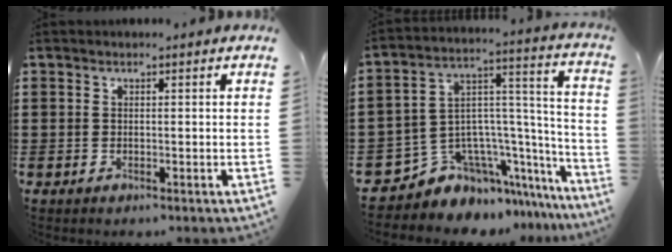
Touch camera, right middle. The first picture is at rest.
{"total": 7.2, "force": [-5.1, 4.8, 1.5], "torque": [-0.054, -0.013, -0.094]}